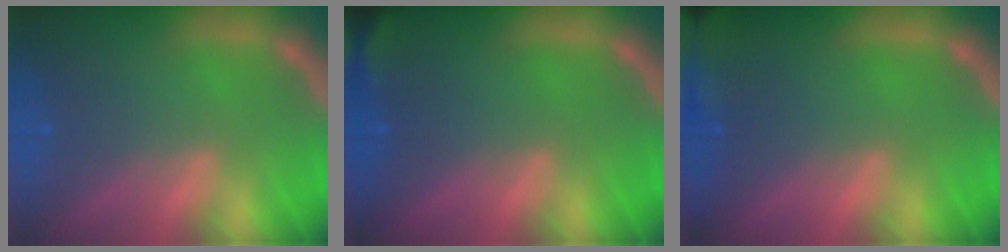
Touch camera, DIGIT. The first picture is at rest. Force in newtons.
{"total": 2.4}
{"total": 8.5}